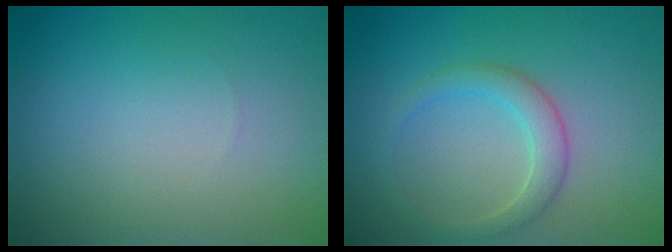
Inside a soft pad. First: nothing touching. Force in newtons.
{"total": 2.4, "press": 2.4, "slide": 0.2}